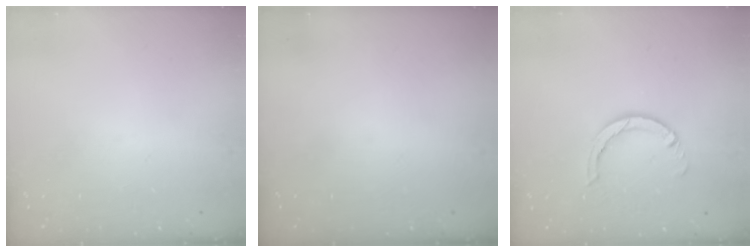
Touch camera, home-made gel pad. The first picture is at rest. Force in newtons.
{"total": 0.0}
{"total": 5.2, "press": 5.2, "slide": 0.4}